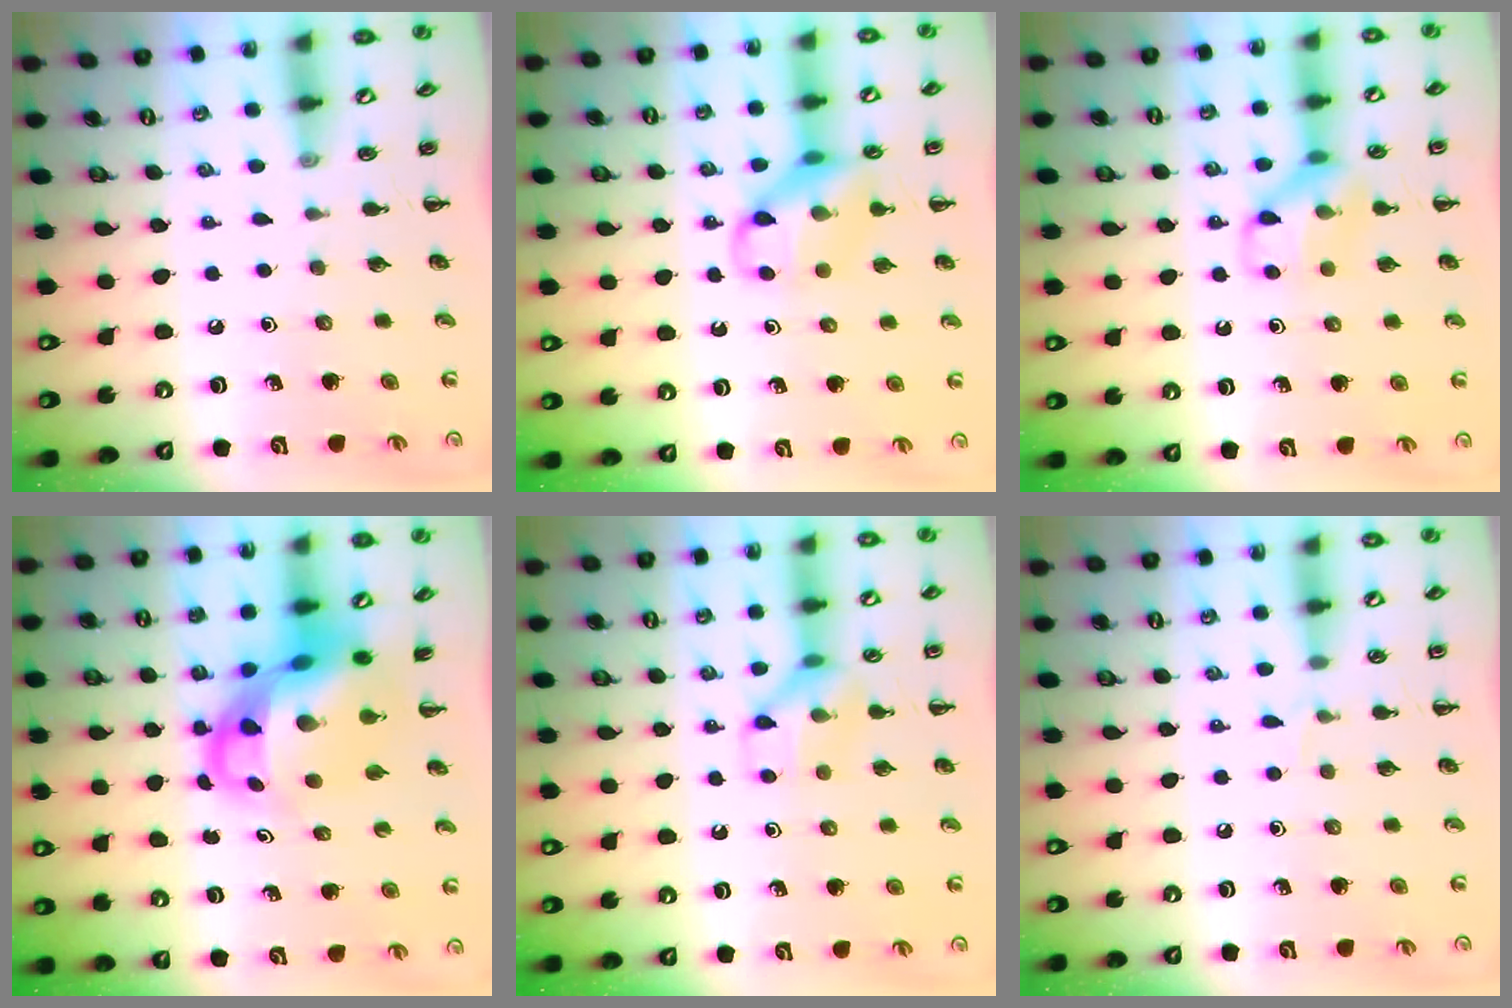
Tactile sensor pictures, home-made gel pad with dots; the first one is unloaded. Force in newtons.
{"total": 12.4, "press": 12.3, "slide": 1.6}
{"total": 11.2, "press": 11.1, "slide": 1.2}
{"total": 9.8, "press": 9.4, "slide": 2.7}
{"total": 9.1, "press": 9.1, "slide": 0.4}
{"total": 3.5, "press": 3.3, "slide": 1.3}